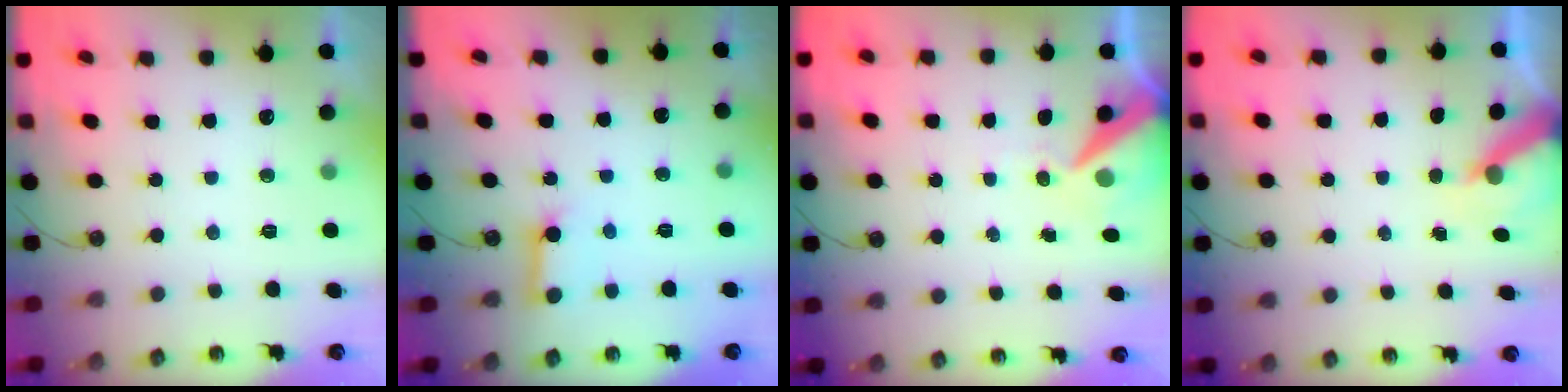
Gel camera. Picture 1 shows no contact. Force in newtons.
{"total": 6.0, "press": 5.9, "slide": 0.6}
{"total": 9.0, "press": 8.9, "slide": 1.4}
{"total": 5.6, "press": 5.5, "slide": 0.5}